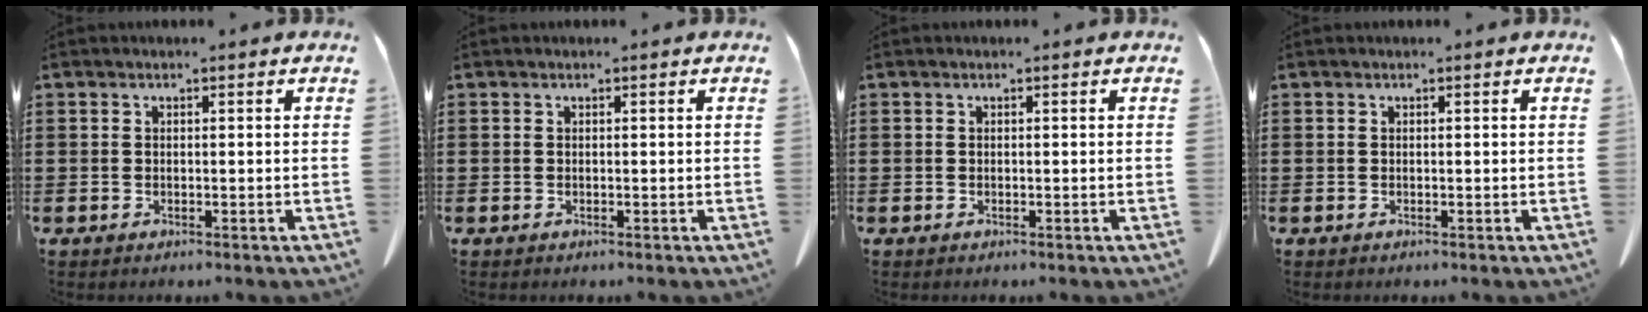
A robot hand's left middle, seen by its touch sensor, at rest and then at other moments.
{"total": 0.0}
{"total": 0.0}
{"total": 0.0}